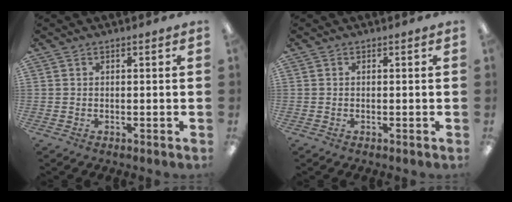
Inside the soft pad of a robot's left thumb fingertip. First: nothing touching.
{"total": 0.0}